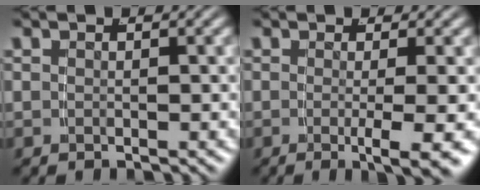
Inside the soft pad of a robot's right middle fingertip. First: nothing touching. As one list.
[{"total": 4.8, "force": [-2.8, -0.3, 3.8], "torque": [-0.046, -0.016, -0.038]}]